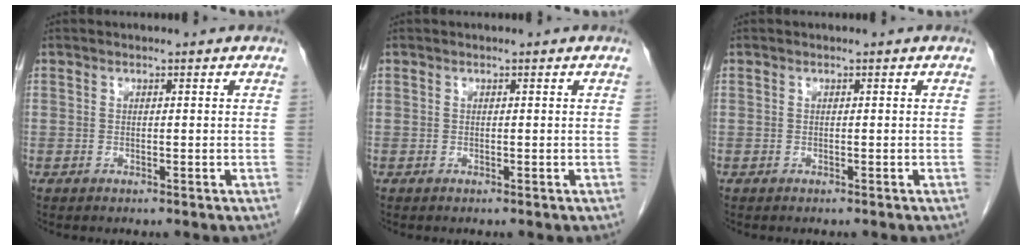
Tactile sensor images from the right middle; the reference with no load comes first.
{"total": 0.0}
{"total": 0.0}